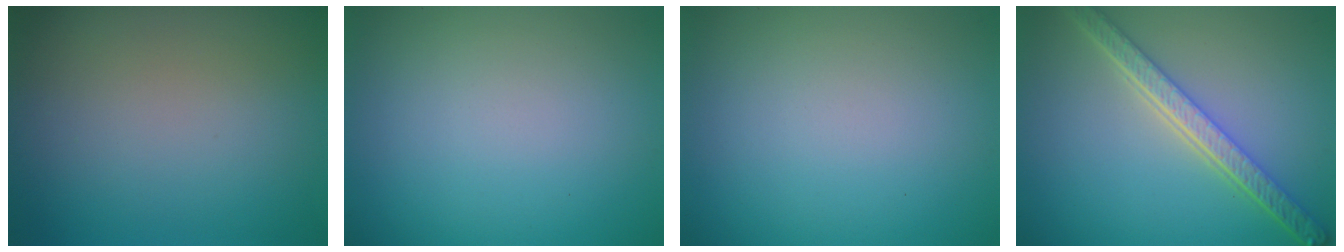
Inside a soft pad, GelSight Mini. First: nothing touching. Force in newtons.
{"total": 0.0}
{"total": 0.0}
{"total": 5.3, "press": 4.0, "slide": 3.4}